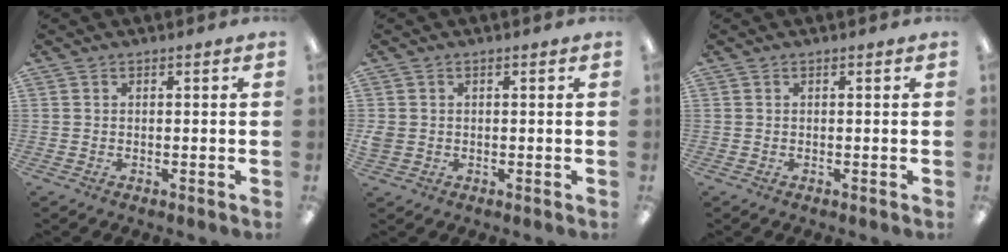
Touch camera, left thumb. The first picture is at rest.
{"total": 2.2, "force": [-0.1, 2.0, 0.9], "torque": [-0.016, 0.006, -0.002]}
{"total": 0.0}